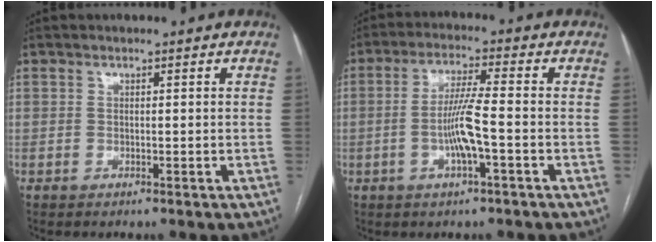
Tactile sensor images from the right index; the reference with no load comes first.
{"total": 7.0, "force": [-1.7, 0.2, 6.8], "torque": [-0.137, 0.002, -0.033]}